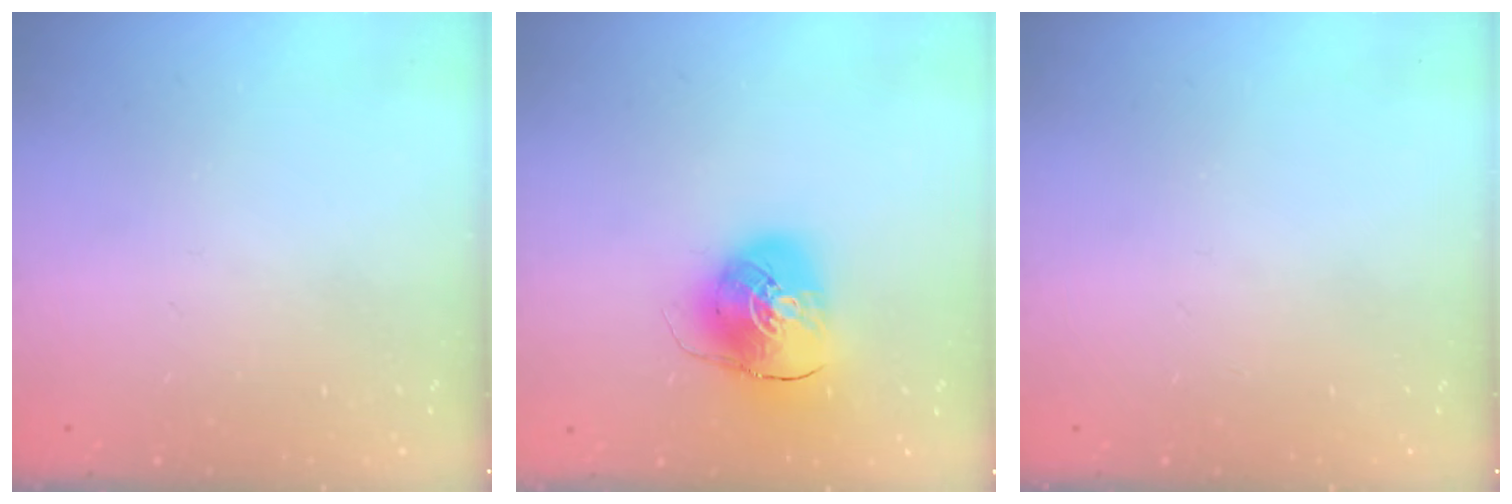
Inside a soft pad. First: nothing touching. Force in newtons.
{"total": 10.8, "press": 10.6, "slide": 1.8}
{"total": 0.0}